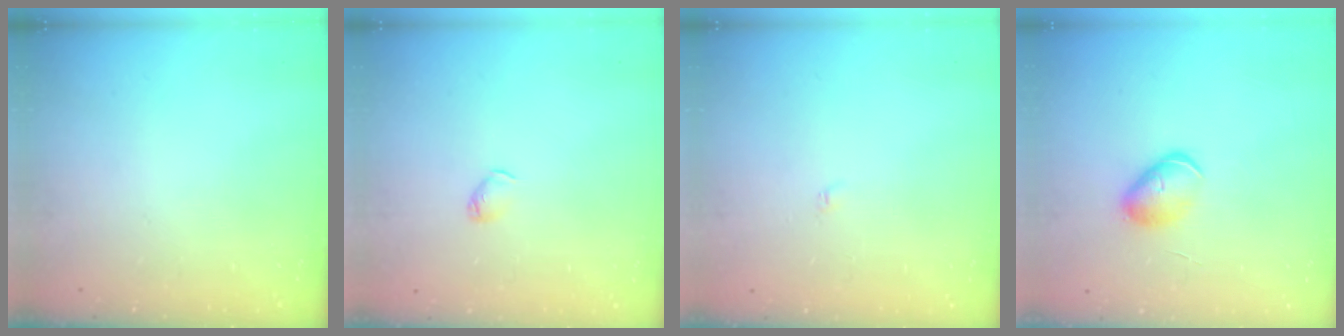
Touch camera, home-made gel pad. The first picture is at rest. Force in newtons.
{"total": 2.5, "press": 2.5, "slide": 0.4}
{"total": 1.9, "press": 1.9, "slide": 0.3}
{"total": 7.6, "press": 7.6, "slide": 0.6}